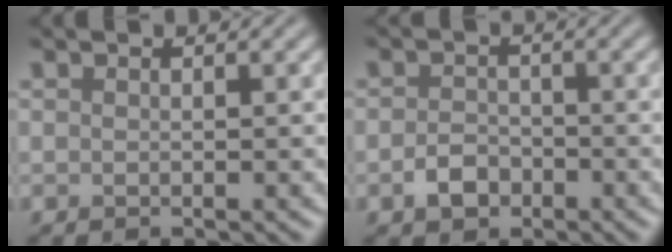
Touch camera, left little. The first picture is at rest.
{"total": 2.4, "force": [-1.3, 1.7, 1.1], "torque": [-0.015, 0.002, -0.031]}